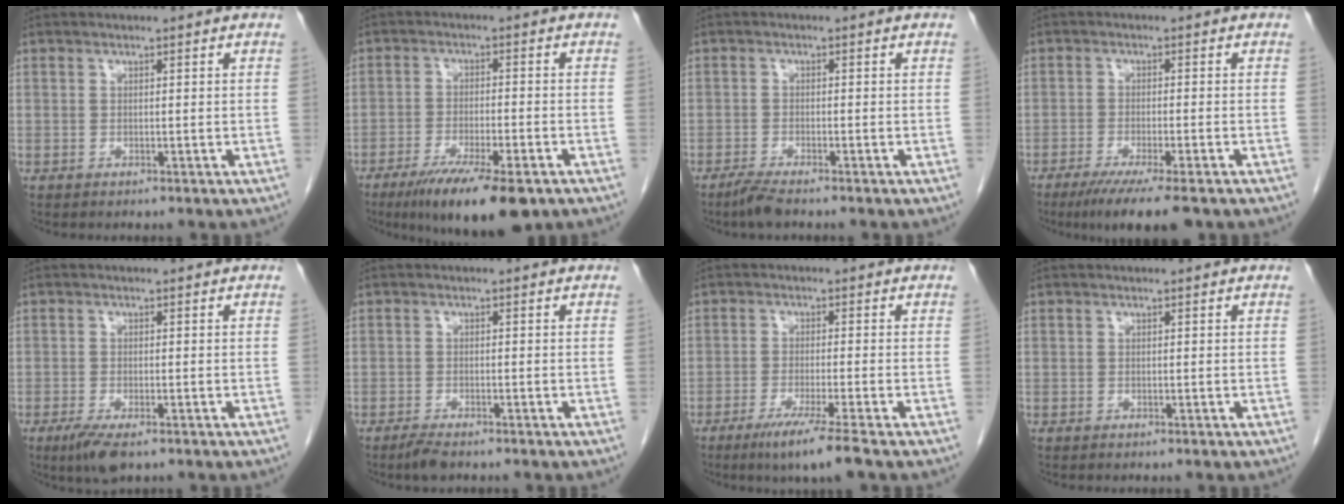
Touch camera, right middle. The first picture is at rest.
{"total": 12.5, "force": [-8.3, 2.3, 9.0], "torque": [-0.139, -0.025, -0.129]}
{"total": 2.8, "force": [-2.3, 0.1, 1.6], "torque": [-0.040, -0.008, -0.046]}
{"total": 9.1, "force": [-6.7, 0.6, 6.1], "torque": [-0.086, -0.020, -0.101]}
{"total": 4.4, "force": [-2.7, 1.2, 3.3], "torque": [-0.065, -0.010, -0.043]}
{"total": 2.4, "force": [-1.9, 0.5, 1.4], "torque": [-0.034, -0.006, -0.033]}
{"total": 6.6, "force": [-4.3, -1.1, 4.8], "torque": [-0.081, -0.020, -0.079]}
{"total": 0.0}